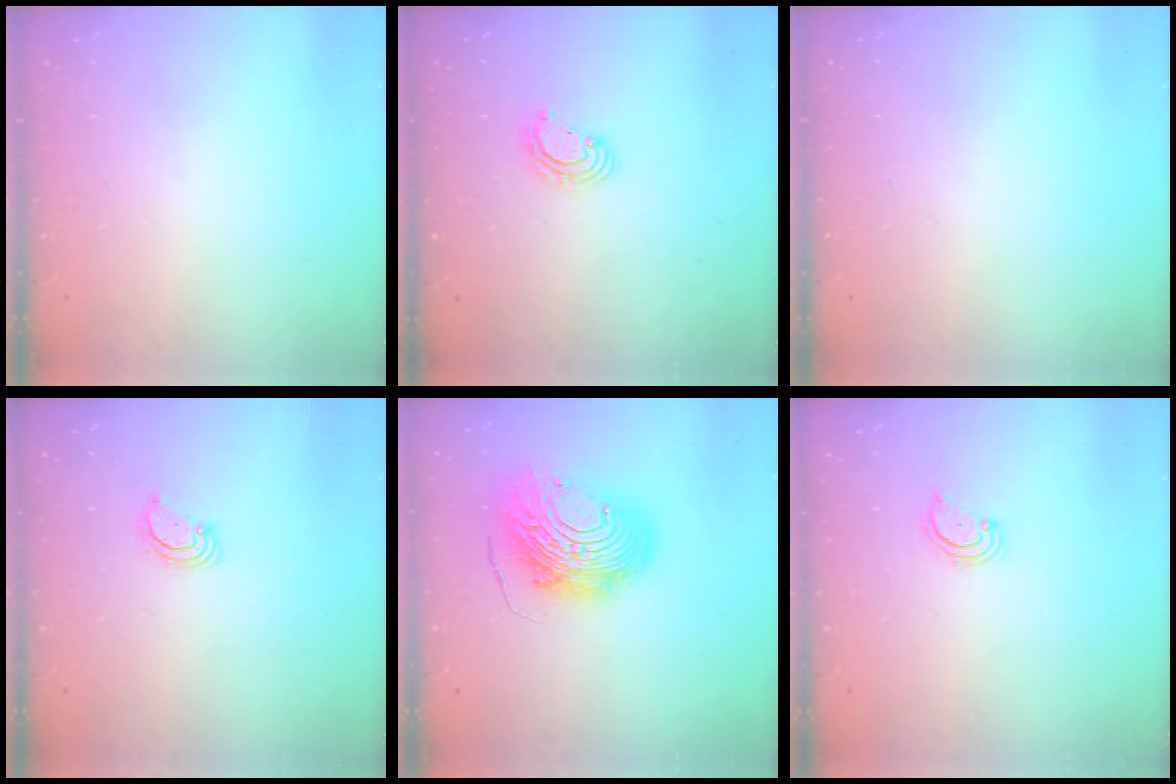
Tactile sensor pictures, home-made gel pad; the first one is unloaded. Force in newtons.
{"total": 4.6, "press": 4.6, "slide": 0.2}
{"total": 0.0}
{"total": 2.9, "press": 2.9, "slide": 0.3}
{"total": 17.9, "press": 17.9, "slide": 1.5}
{"total": 2.5, "press": 2.5, "slide": 0.3}